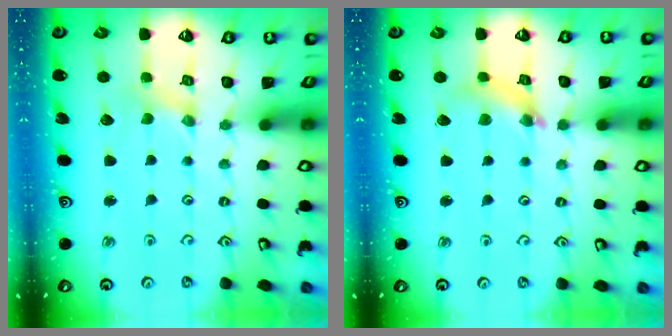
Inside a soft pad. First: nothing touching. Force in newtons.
{"total": 8.1, "press": 8.0, "slide": 1.0}